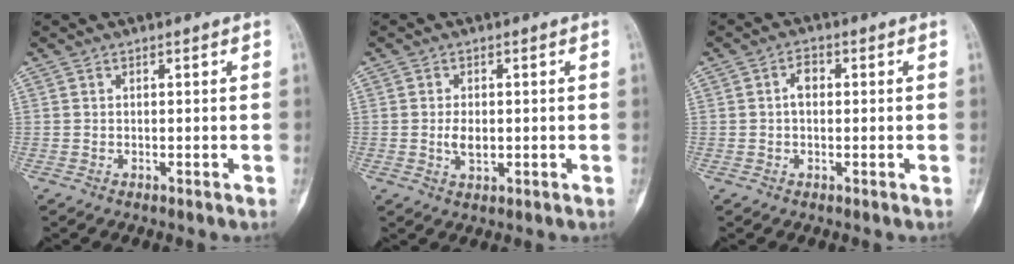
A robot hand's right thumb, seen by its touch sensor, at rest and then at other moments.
{"total": 3.3, "force": [-0.2, 2.0, 2.7], "torque": [-0.045, -0.001, -0.002]}
{"total": 2.8, "force": [0.2, 1.8, 2.1], "torque": [-0.029, 0.010, -0.002]}